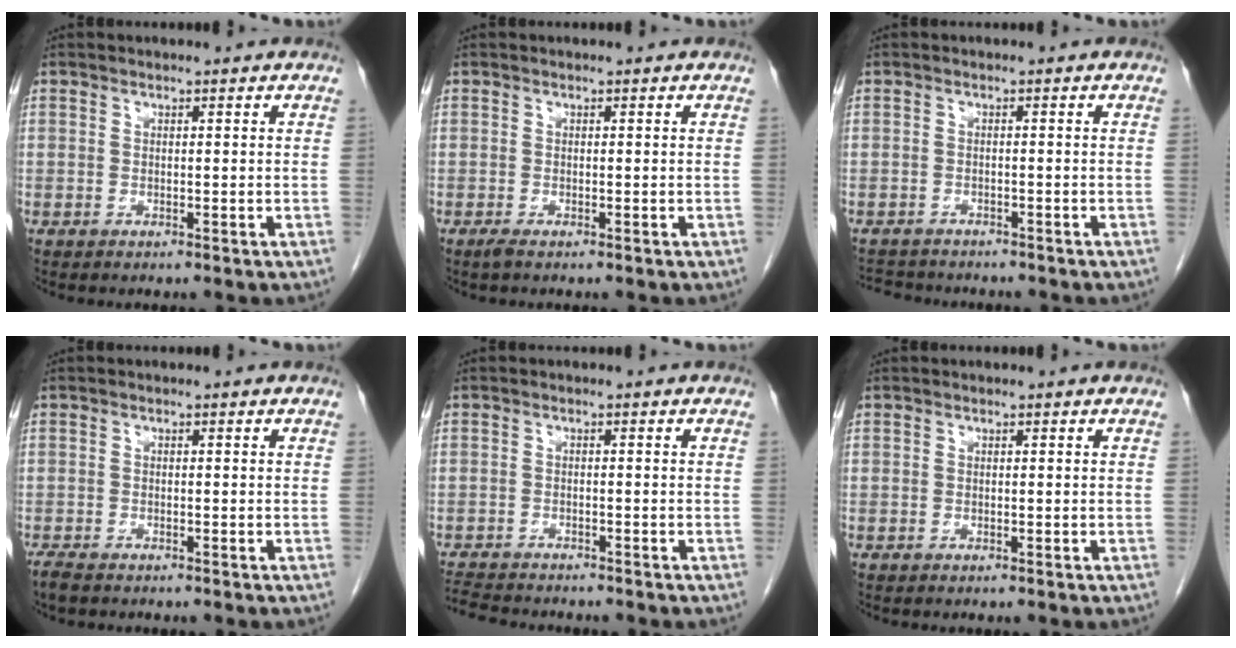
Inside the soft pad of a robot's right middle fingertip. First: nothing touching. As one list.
[{"total": 0.7, "force": [-0.5, 0.0, 0.5], "torque": [-0.014, -0.004, -0.010]}, {"total": 5.8, "force": [-5.4, 1.8, 1.4], "torque": [-0.023, -0.003, -0.078]}, {"total": 2.3, "force": [-1.9, 0.7, 1.1], "torque": [-0.027, -0.007, -0.031]}, {"total": 6.8, "force": [-6.3, 1.2, 2.1], "torque": [-0.038, -0.010, -0.103]}, {"total": 0.0}]